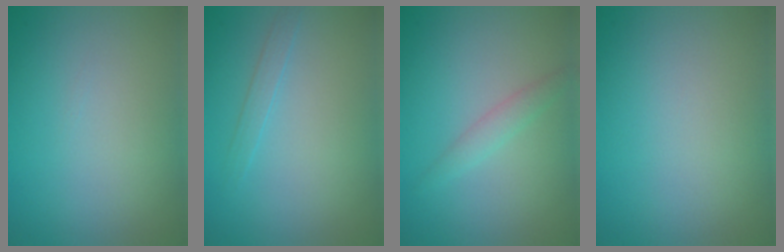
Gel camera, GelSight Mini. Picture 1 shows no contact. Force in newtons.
{"total": 1.1, "press": 1.1, "slide": 0.1}
{"total": 1.5, "press": 1.5, "slide": 0.1}
{"total": 0.0}